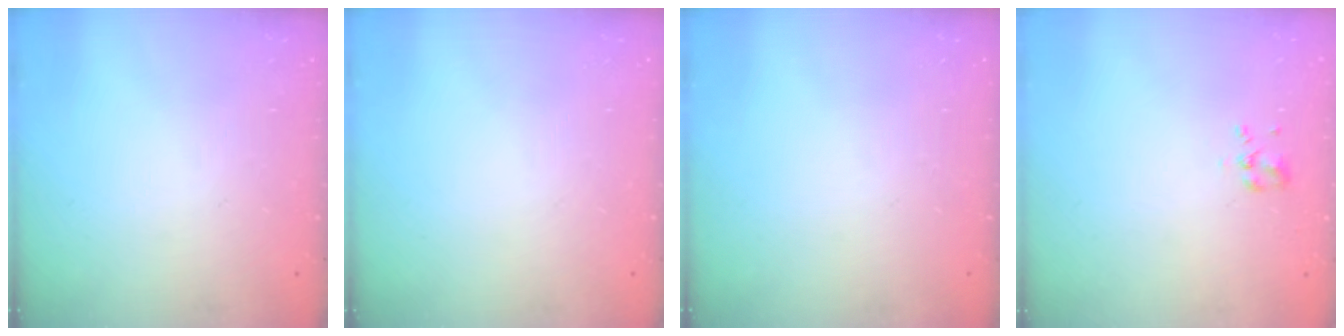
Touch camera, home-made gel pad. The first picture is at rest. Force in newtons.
{"total": 0.0}
{"total": 0.0}
{"total": 1.9, "press": 1.8, "slide": 0.8}